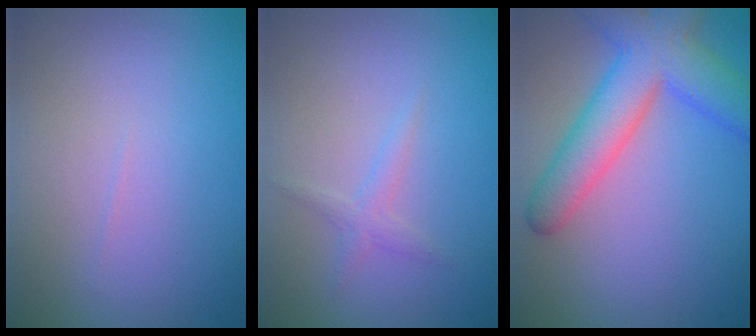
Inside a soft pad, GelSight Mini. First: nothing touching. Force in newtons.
{"total": 1.3, "press": 1.3, "slide": 0.1}
{"total": 7.2, "press": 7.2, "slide": 0.4}